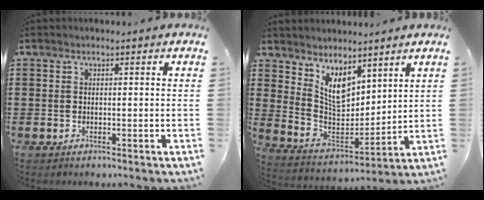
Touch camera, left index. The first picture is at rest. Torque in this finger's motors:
{"motor_torque": [1.25, -0.89, 0.37, 0.16]}